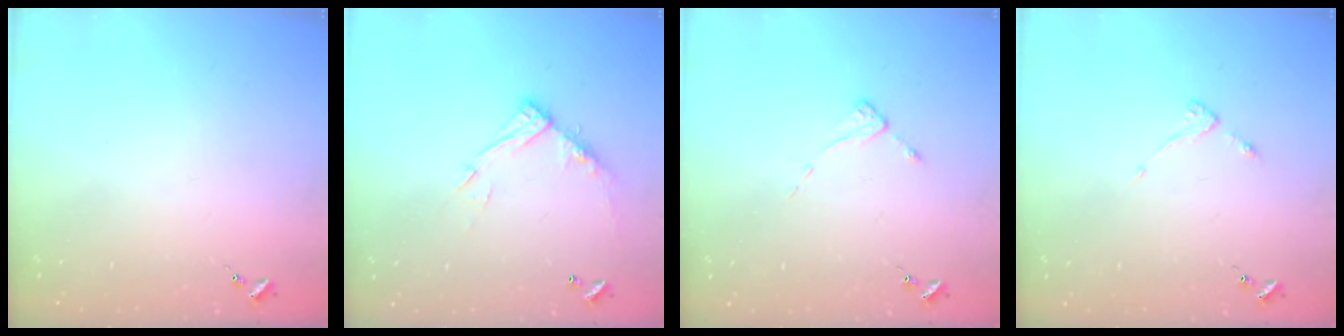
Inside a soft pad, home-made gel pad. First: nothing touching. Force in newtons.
{"total": 12.8, "press": 12.8, "slide": 1.0}
{"total": 2.6, "press": 2.6, "slide": 0.2}
{"total": 2.8, "press": 2.7, "slide": 0.5}